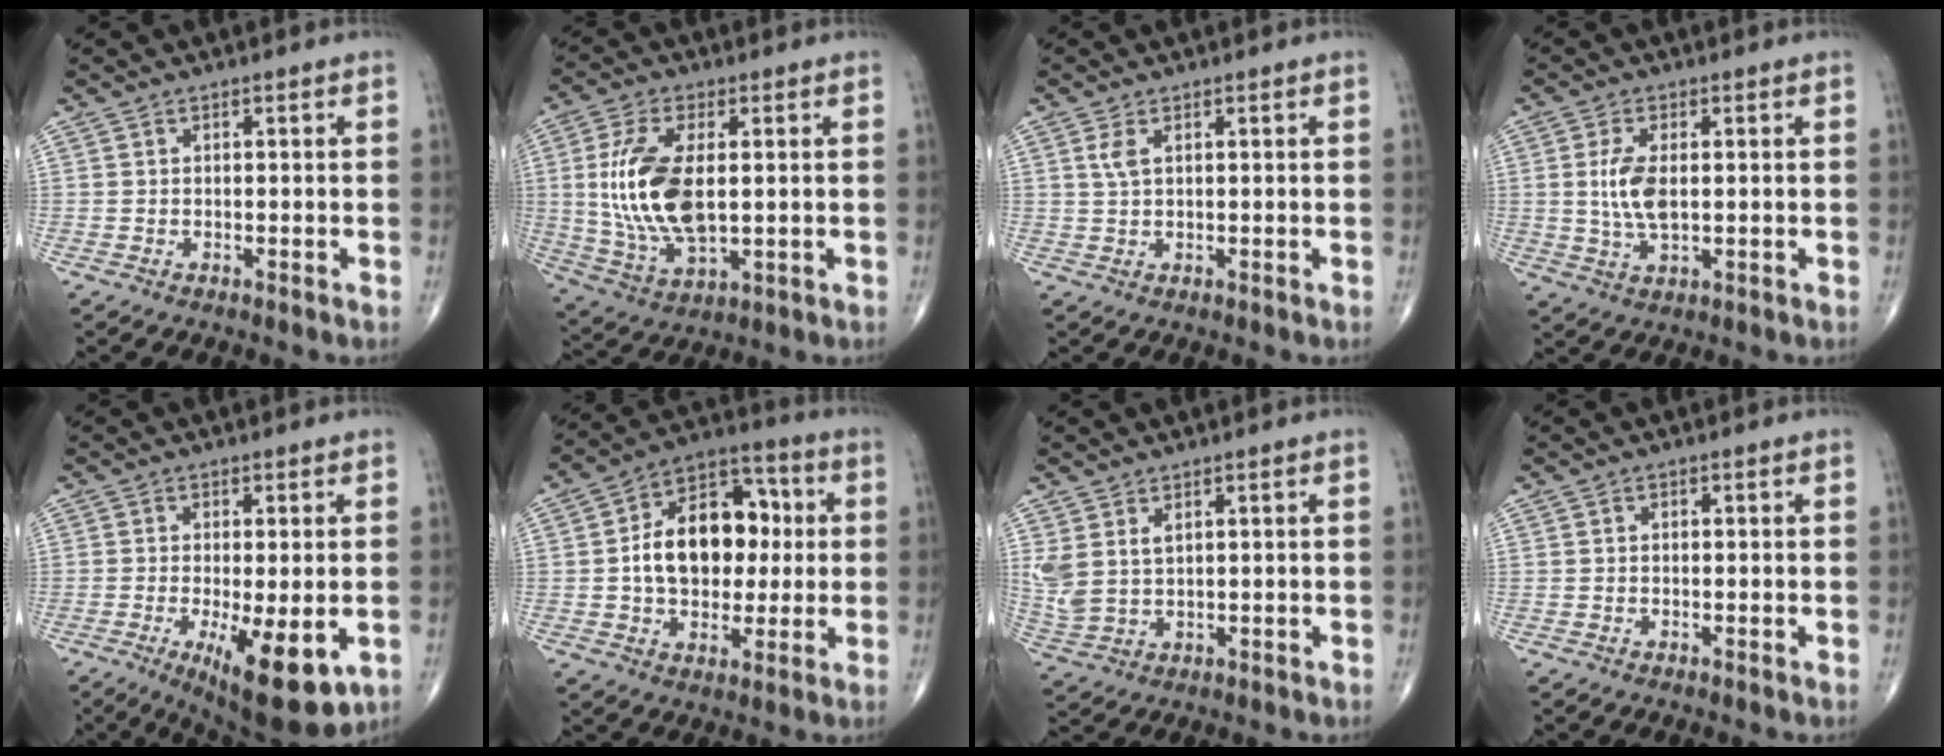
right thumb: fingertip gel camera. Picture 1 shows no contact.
{"total": 15.3, "force": [1.2, 7.4, 13.3], "torque": [-0.277, -0.011, 0.033]}
{"total": 2.2, "force": [0.9, 0.9, 1.8], "torque": [-0.044, 0.005, 0.024]}
{"total": 6.4, "force": [0.5, 3.0, 5.7], "torque": [-0.121, -0.007, 0.012]}
{"total": 13.1, "force": [-4.2, 4.3, 11.6], "torque": [-0.170, -0.022, -0.052]}
{"total": 17.4, "force": [1.1, 11.8, 12.8], "torque": [-0.160, 0.030, 0.014]}
{"total": 5.4, "force": [2.2, 3.0, 4.0], "torque": [-0.096, -0.007, 0.058]}
{"total": 0.0}